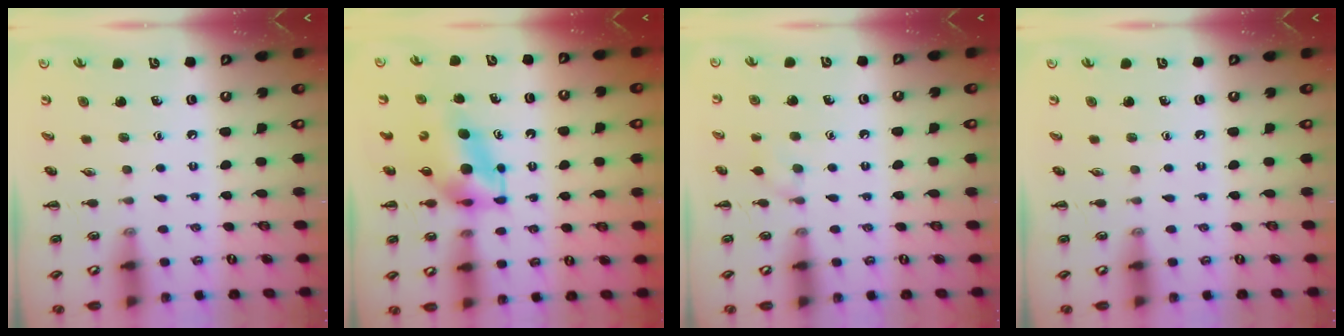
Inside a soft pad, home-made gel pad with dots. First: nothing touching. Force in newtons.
{"total": 5.7, "press": 5.6, "slide": 1.1}
{"total": 6.2, "press": 5.9, "slide": 2.1}
{"total": 0.0}